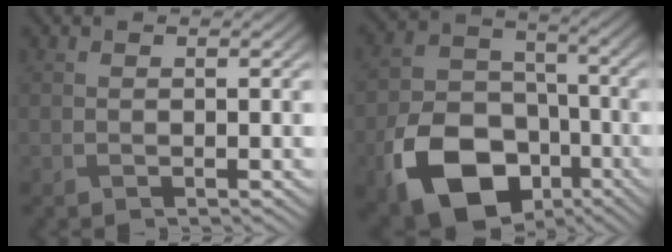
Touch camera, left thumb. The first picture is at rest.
{"total": 14.9, "force": [-7.2, 10.1, 8.3], "torque": [-0.185, -0.046, -0.127]}